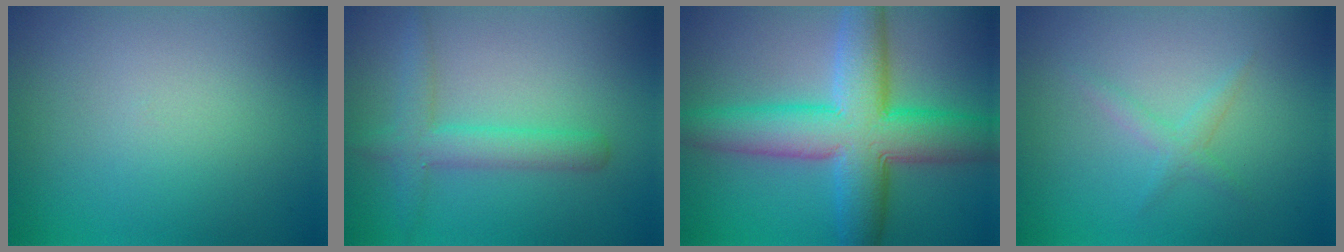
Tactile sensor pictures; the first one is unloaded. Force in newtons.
{"total": 3.2, "press": 3.2, "slide": 0.1}
{"total": 10.1, "press": 10.1, "slide": 0.3}
{"total": 1.3, "press": 1.3, "slide": 0.0}